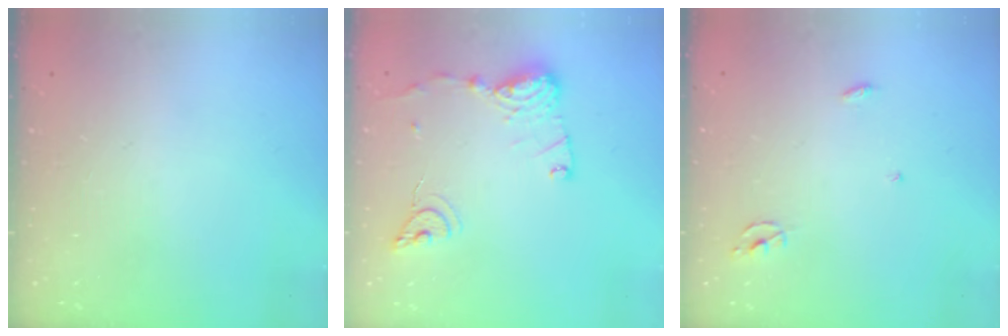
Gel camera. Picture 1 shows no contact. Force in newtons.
{"total": 12.7, "press": 12.6, "slide": 1.4}
{"total": 2.3, "press": 2.3, "slide": 0.1}